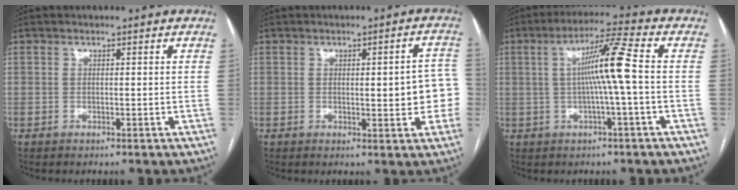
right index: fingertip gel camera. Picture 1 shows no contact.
{"total": 7.5, "force": [-0.5, 2.1, 7.2], "torque": [-0.080, 0.017, -0.003]}
{"total": 8.5, "force": [0.1, -1.0, 8.4], "torque": [-0.149, 0.013, 0.001]}